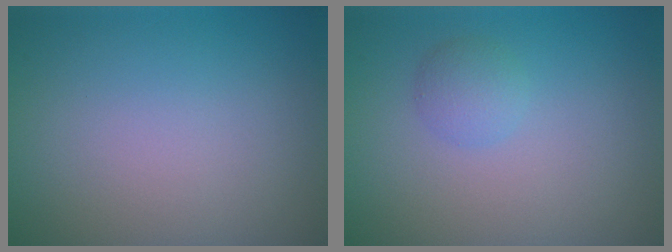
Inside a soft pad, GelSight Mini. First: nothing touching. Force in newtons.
{"total": 1.7, "press": 1.7, "slide": 0.1}